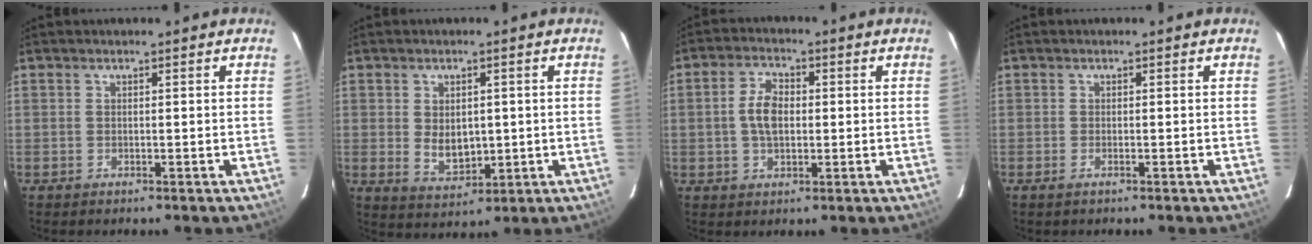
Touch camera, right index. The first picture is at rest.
{"total": 5.9, "force": [0.1, 4.1, 4.2], "torque": [-0.073, -0.008, 0.016]}
{"total": 6.0, "force": [0.2, 3.7, 4.8], "torque": [-0.093, 0.011, 0.006]}
{"total": 0.9, "force": [-0.8, -0.3, 0.3], "torque": [-0.007, -0.001, -0.015]}